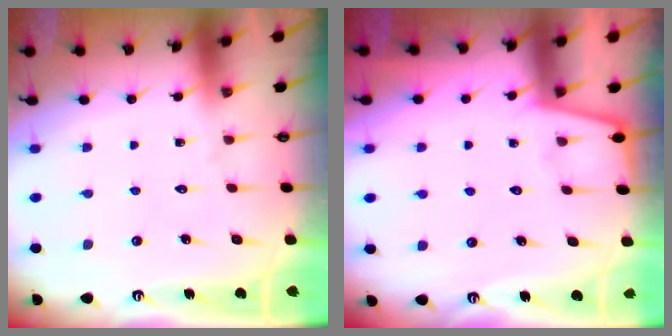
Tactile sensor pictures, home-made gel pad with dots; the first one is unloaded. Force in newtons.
{"total": 2.1, "press": 2.0, "slide": 0.3}